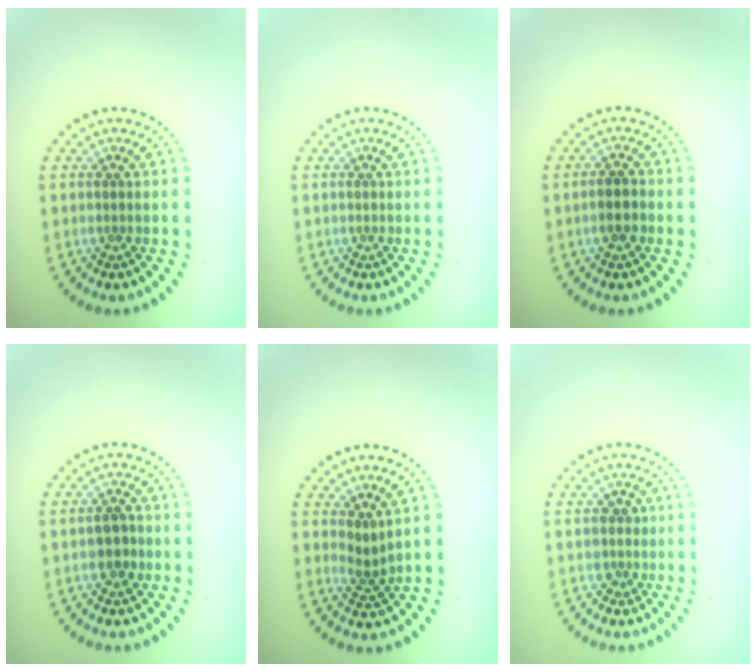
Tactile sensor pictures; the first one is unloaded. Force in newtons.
{"total": 0.0}
{"total": 1.9, "press": 1.8, "slide": 0.6}
{"total": 2.4, "press": 2.3, "slide": 0.6}
{"total": 1.8, "press": 1.2, "slide": 1.3}
{"total": 1.5, "press": 1.3, "slide": 0.8}